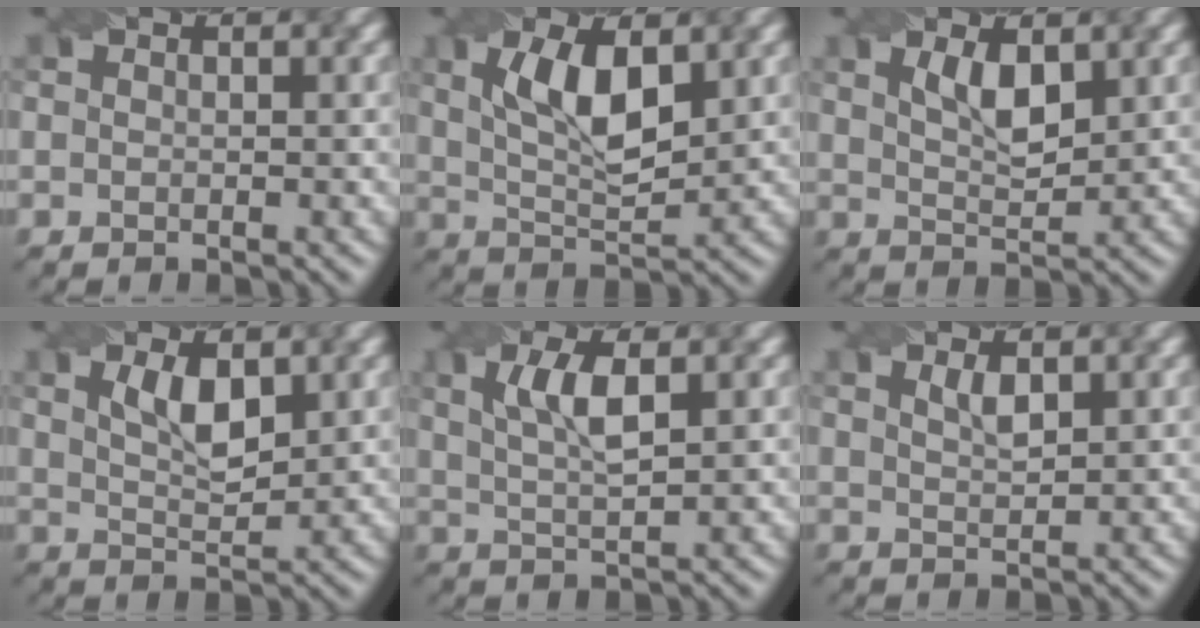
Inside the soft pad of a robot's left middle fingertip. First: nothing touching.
{"total": 6.7, "force": [2.1, 2.7, 5.7], "torque": [-0.112, 0.002, 0.039]}
{"total": 3.4, "force": [1.6, 1.3, 2.7], "torque": [-0.056, -0.001, 0.032]}
{"total": 3.6, "force": [1.6, 1.4, 2.9], "torque": [-0.059, -0.001, 0.033]}
{"total": 4.1, "force": [1.5, 1.2, 3.7], "torque": [-0.075, 0.002, 0.030]}
{"total": 1.7, "force": [1.1, 0.5, 1.3], "torque": [-0.024, 0.001, 0.022]}